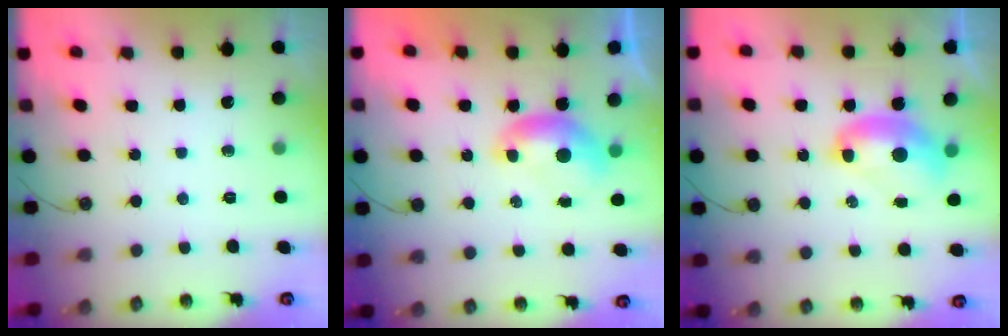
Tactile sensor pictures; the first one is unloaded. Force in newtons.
{"total": 0.0}
{"total": 3.3, "press": 3.3, "slide": 0.2}